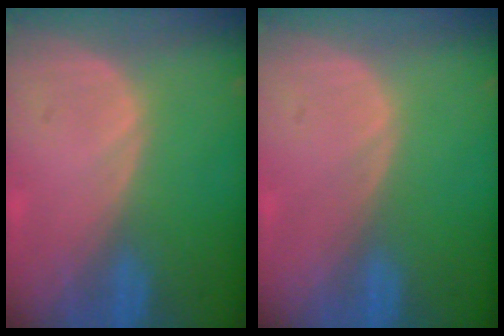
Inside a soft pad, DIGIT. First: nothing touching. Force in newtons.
{"total": 0.0}